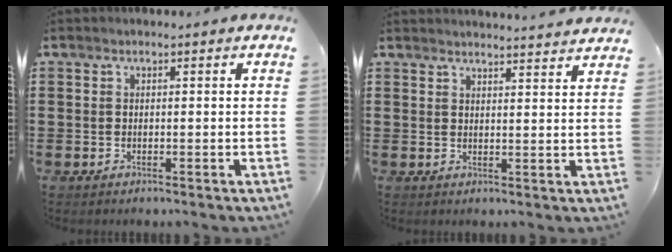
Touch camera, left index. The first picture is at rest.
{"total": 2.7, "force": [2.6, -0.5, 0.0], "torque": [-0.009, -0.012, 0.049]}